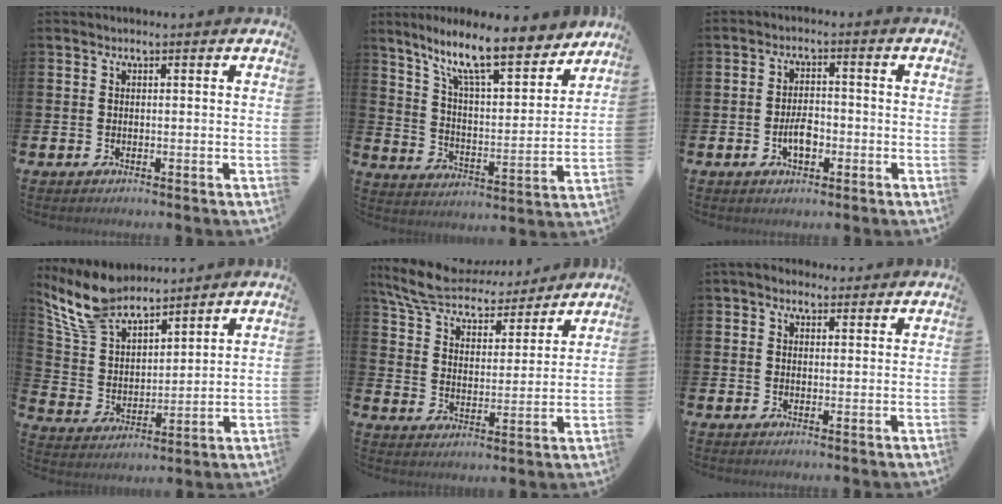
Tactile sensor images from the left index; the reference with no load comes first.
{"total": 12.5, "force": [10.2, 2.3, 6.9], "torque": [-0.143, -0.061, 0.172]}
{"total": 3.6, "force": [-1.2, 2.0, 2.8], "torque": [-0.044, 0.003, -0.024]}
{"total": 9.3, "force": [8.4, 3.2, 2.5], "torque": [-0.089, -0.039, 0.158]}
{"total": 7.9, "force": [7.4, 2.0, 2.1], "torque": [-0.077, -0.052, 0.131]}
{"total": 2.8, "force": [2.3, 1.5, 0.6], "torque": [0.003, -0.005, 0.037]}